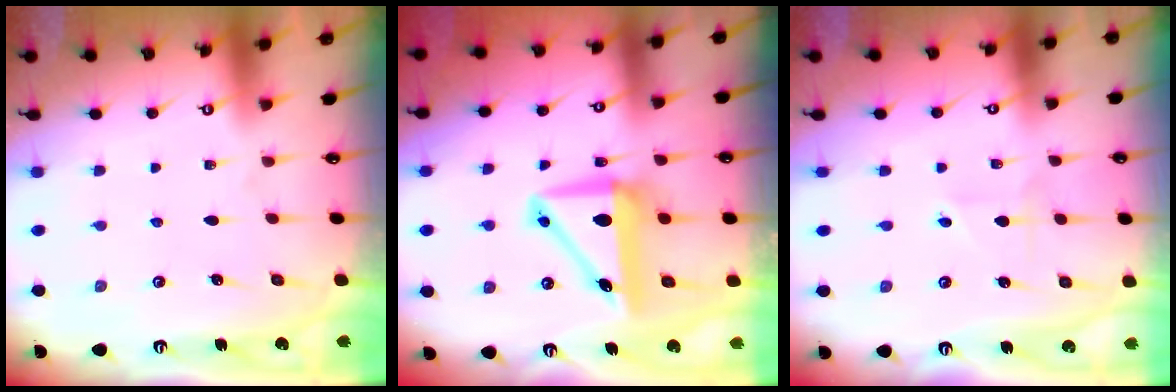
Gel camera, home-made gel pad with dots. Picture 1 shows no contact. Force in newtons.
{"total": 9.8, "press": 9.6, "slide": 2.2}
{"total": 1.9, "press": 1.9, "slide": 0.2}